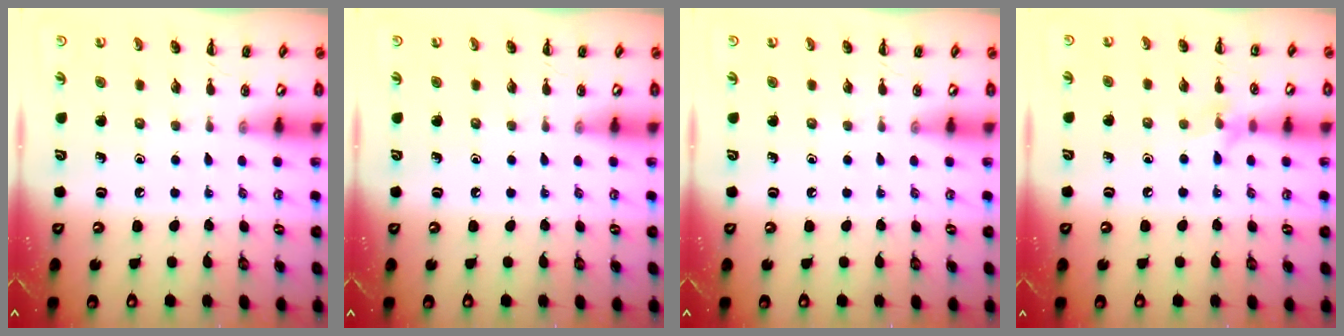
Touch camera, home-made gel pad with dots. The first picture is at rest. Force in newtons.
{"total": 0.0}
{"total": 0.0}
{"total": 6.7, "press": 6.4, "slide": 1.8}